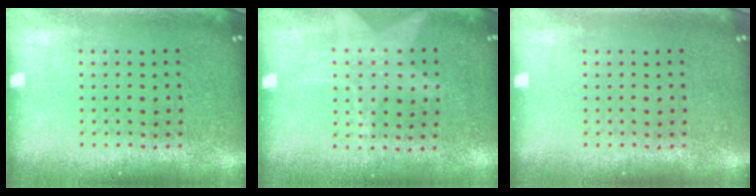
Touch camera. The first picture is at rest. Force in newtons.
{"total": 1.3, "press": 0.9, "slide": 0.9}
{"total": 0.0}